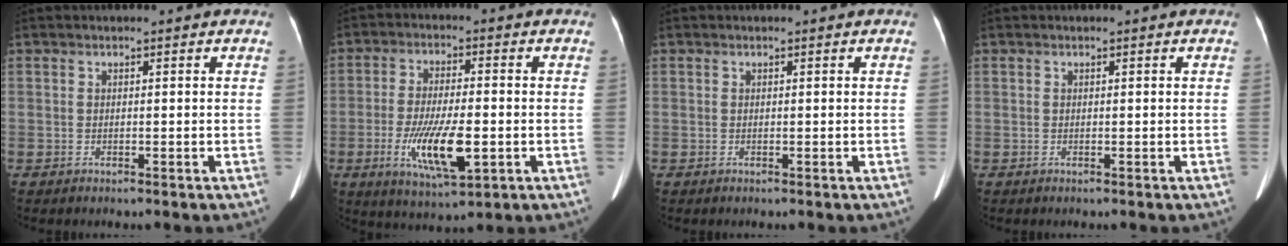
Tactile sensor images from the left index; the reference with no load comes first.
{"total": 10.5, "force": [-3.0, 2.4, 9.7], "torque": [-0.190, -0.019, -0.044]}
{"total": 0.0}
{"total": 0.0}